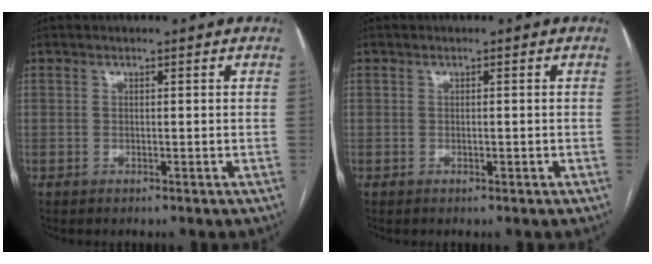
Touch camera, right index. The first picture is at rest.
{"total": 0.5, "force": [-0.2, 0.1, 0.5], "torque": [-0.013, -0.002, 0.000]}